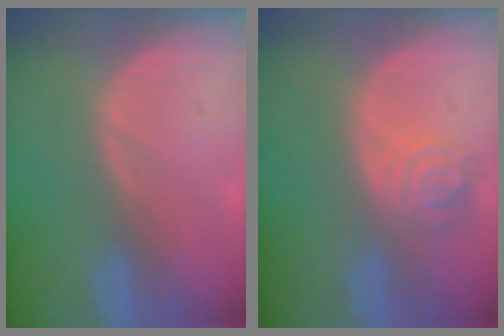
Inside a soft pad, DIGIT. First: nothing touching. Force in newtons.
{"total": 4.5, "press": 4.2, "slide": 1.7}